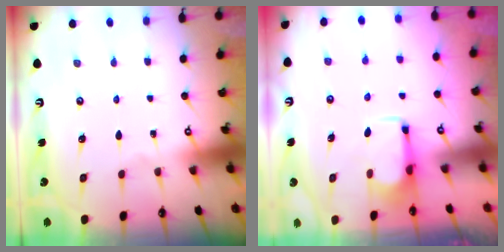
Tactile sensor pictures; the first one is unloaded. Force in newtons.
{"total": 2.8, "press": 2.7, "slide": 0.9}